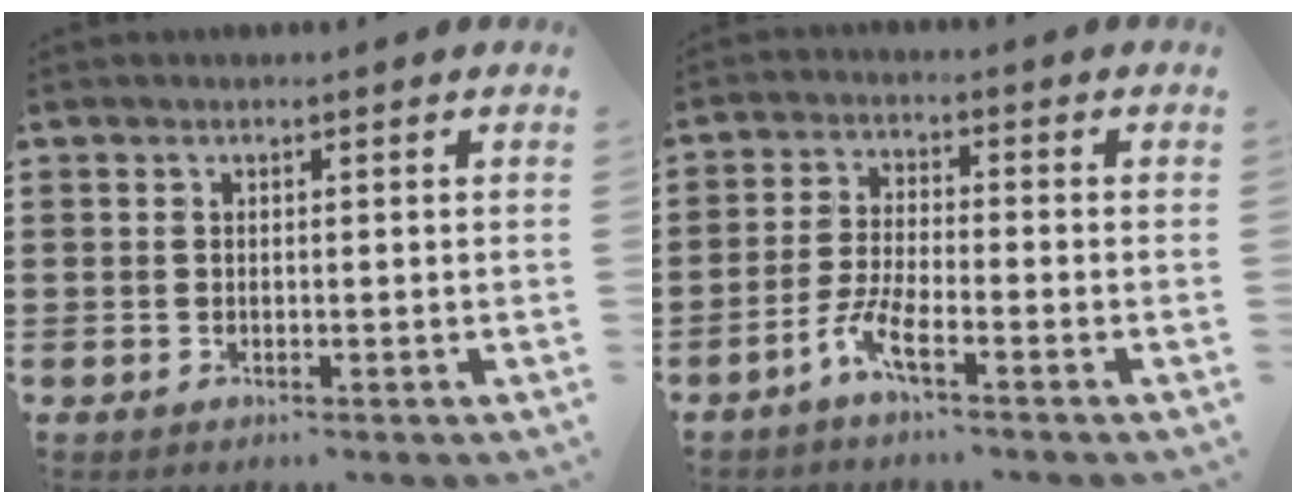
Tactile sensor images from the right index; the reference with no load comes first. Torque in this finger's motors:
{"motor_torque": [1.18, 0.96, 0.33, 0.11]}